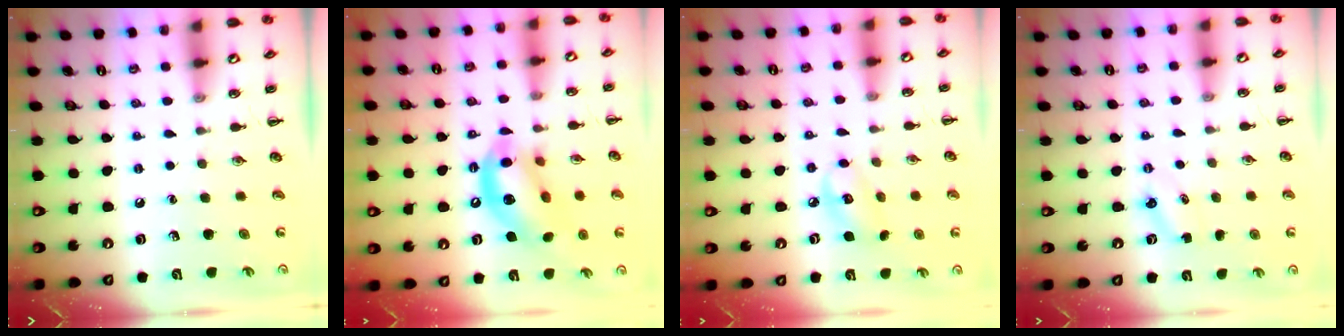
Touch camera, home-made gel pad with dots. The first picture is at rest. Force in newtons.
{"total": 13.5, "press": 13.1, "slide": 3.5}
{"total": 7.1, "press": 7.0, "slide": 1.2}
{"total": 2.8, "press": 2.7, "slide": 0.7}